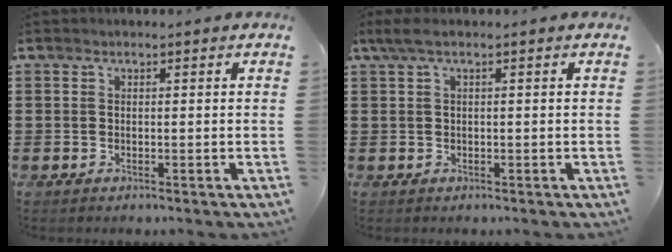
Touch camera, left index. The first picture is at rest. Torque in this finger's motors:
{"motor_torque": [0.69, -0.19, 0.11, 0.03]}